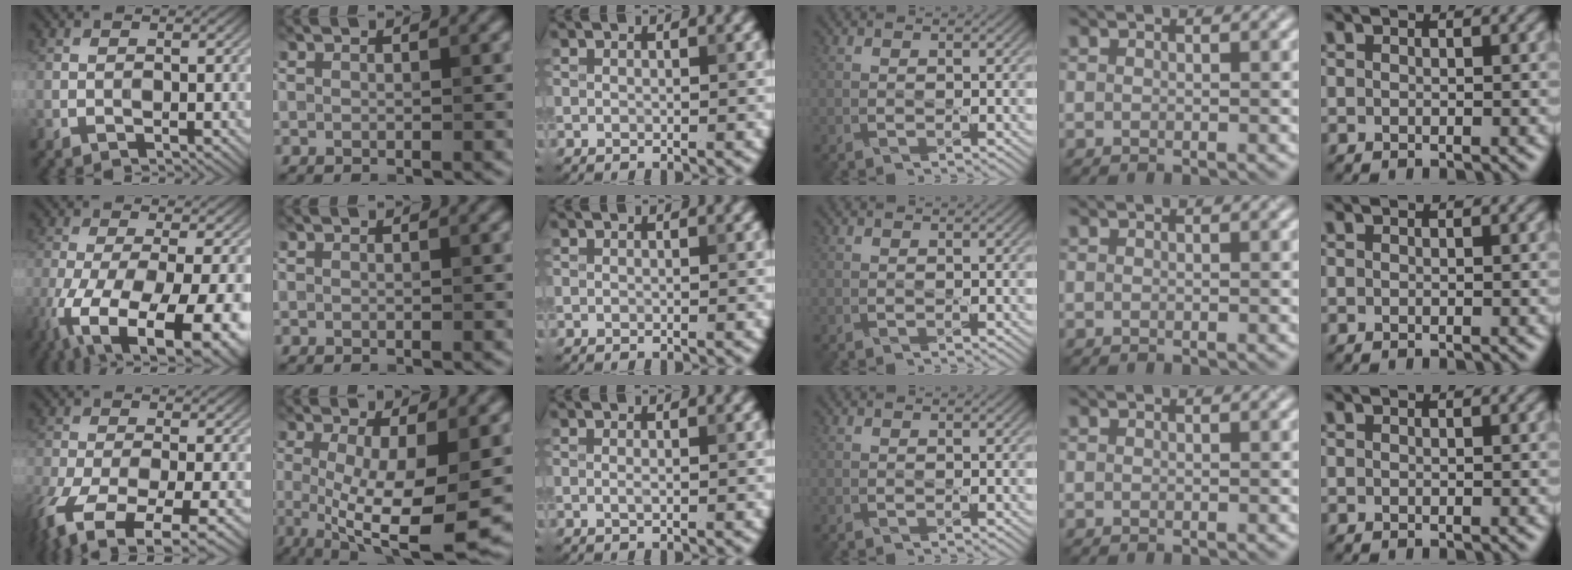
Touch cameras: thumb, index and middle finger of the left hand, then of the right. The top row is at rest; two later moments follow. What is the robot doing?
{"motion": "pour", "object": "bucket"}